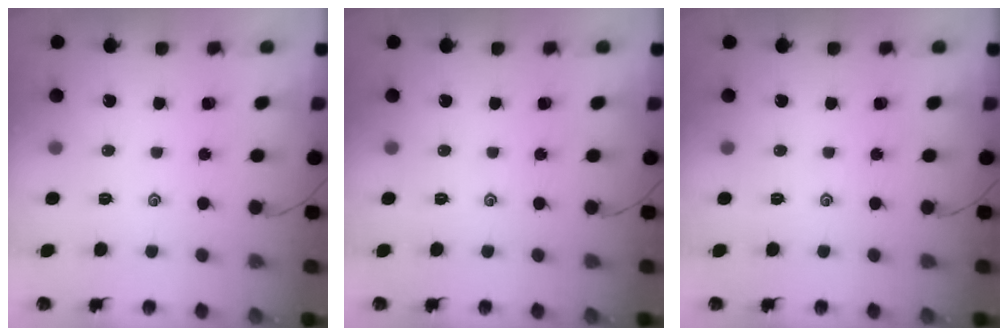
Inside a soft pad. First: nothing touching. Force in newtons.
{"total": 0.0}
{"total": 0.0}